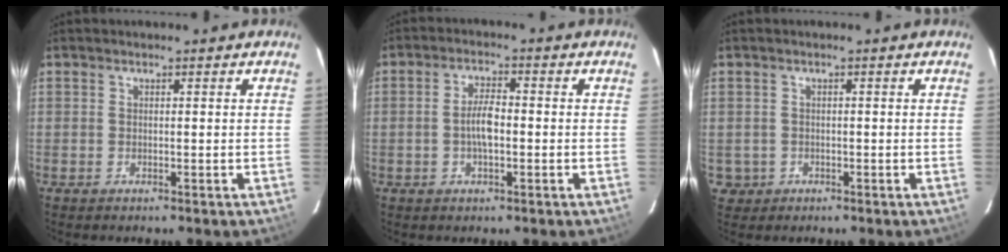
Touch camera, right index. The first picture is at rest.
{"total": 4.6, "force": [-0.7, 1.7, 4.2], "torque": [-0.081, 0.007, -0.011]}
{"total": 3.1, "force": [-0.5, 3.0, 0.4], "torque": [-0.005, 0.011, 0.001]}